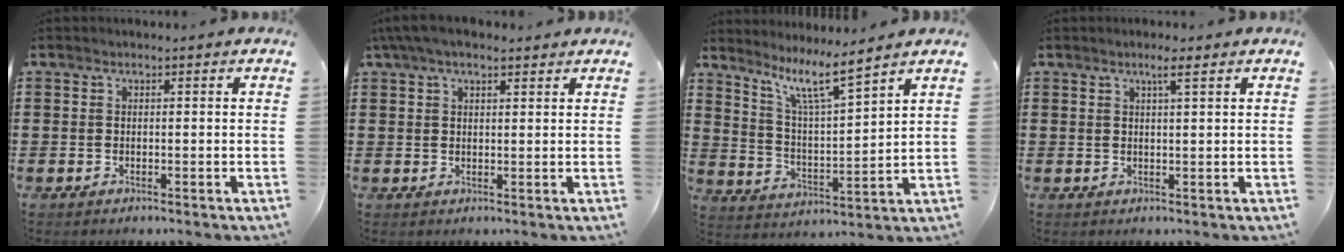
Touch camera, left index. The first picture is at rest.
{"total": 4.4, "force": [3.1, 1.5, 2.7], "torque": [-0.059, 0.006, 0.058]}
{"total": 8.2, "force": [6.4, 0.4, 5.1], "torque": [-0.112, -0.032, 0.110]}
{"total": 2.4, "force": [1.5, 0.1, 1.8], "torque": [-0.040, 0.001, 0.026]}